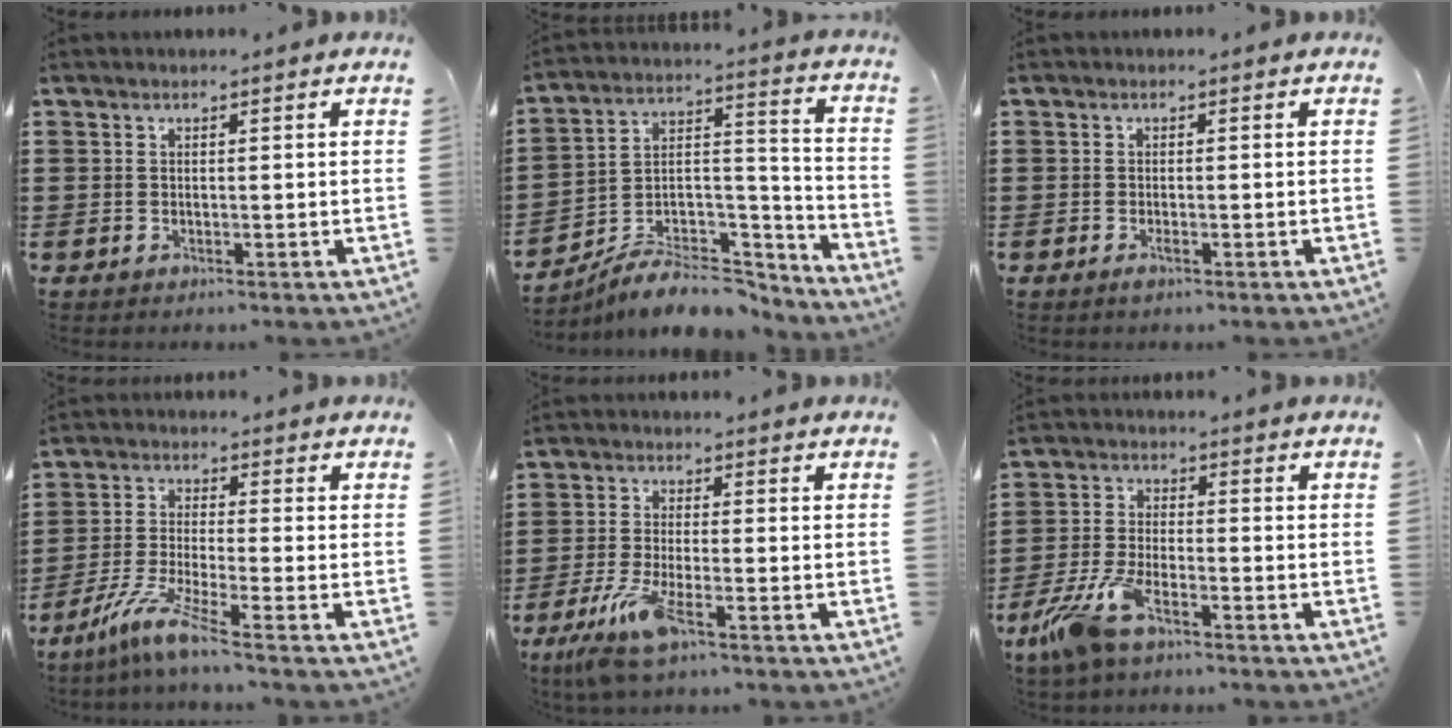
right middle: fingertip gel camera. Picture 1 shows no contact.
{"total": 7.7, "force": [-7.0, 2.5, 2.3], "torque": [-0.038, 0.011, -0.133]}
{"total": 0.8, "force": [-0.5, 0.2, 0.6], "torque": [-0.015, -0.005, -0.008]}
{"total": 6.7, "force": [-4.9, 0.1, 4.7], "torque": [-0.102, -0.018, -0.095]}
{"total": 6.7, "force": [-4.1, 1.2, 5.1], "torque": [-0.114, -0.016, -0.078]}
{"total": 7.8, "force": [-5.1, 2.3, 5.4], "torque": [-0.138, -0.011, -0.103]}